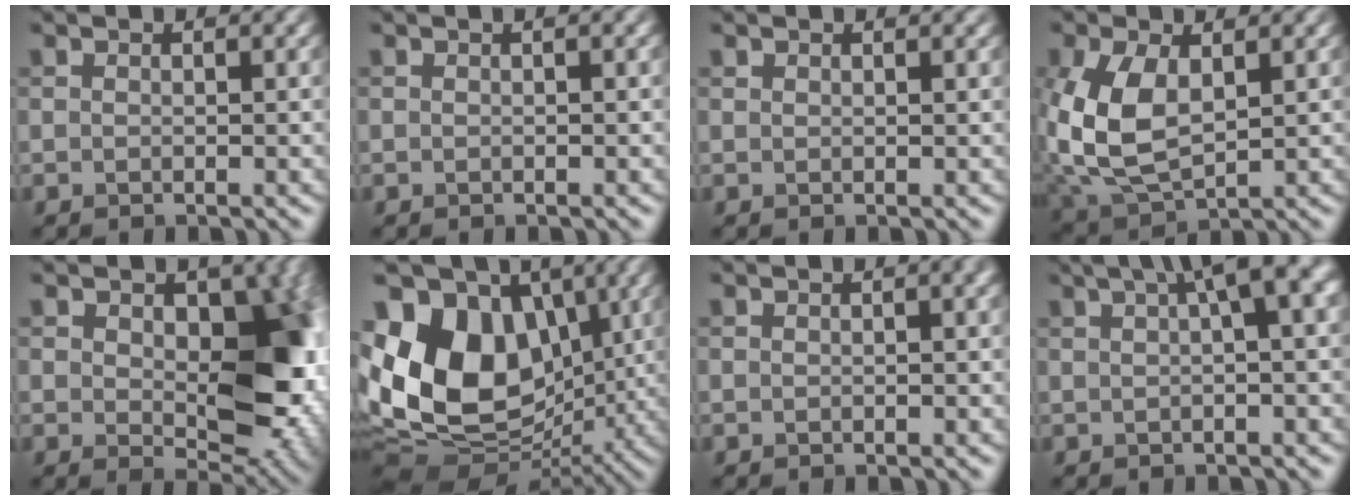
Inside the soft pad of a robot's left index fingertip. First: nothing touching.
{"total": 0.5, "force": [-0.1, 0.0, 0.5], "torque": [-0.011, 0.004, -0.002]}
{"total": 0.6, "force": [0.6, 0.0, 0.1], "torque": [-0.007, -0.002, 0.009]}
{"total": 7.5, "force": [0.5, 4.5, 6.0], "torque": [-0.152, -0.006, 0.014]}
{"total": 12.0, "force": [0.8, 7.4, 9.4], "torque": [-0.130, -0.019, 0.022]}
{"total": 15.8, "force": [1.0, 11.6, 10.6], "torque": [-0.208, 0.011, 0.022]}
{"total": 1.1, "force": [-0.1, 0.2, 1.1], "torque": [-0.017, 0.003, -0.003]}
{"total": 7.4, "force": [2.8, 2.2, 6.5], "torque": [-0.070, 0.030, 0.038]}